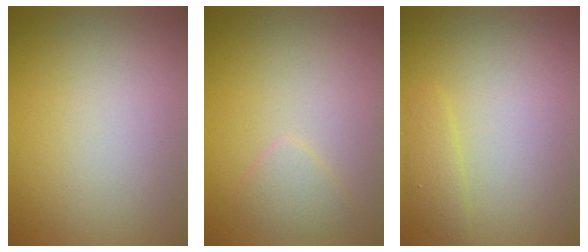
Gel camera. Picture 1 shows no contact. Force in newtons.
{"total": 1.4, "press": 1.4, "slide": 0.0}
{"total": 1.2, "press": 1.2, "slide": 0.1}